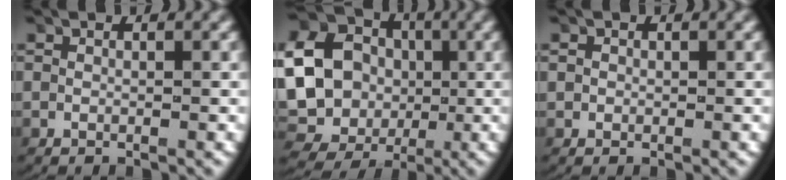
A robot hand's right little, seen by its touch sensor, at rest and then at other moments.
{"total": 18.4, "force": [-0.1, 17.1, 7.0], "torque": [-0.190, -0.047, -0.007]}
{"total": 0.7, "force": [0.1, 0.6, 0.2], "torque": [-0.009, 0.000, 0.003]}